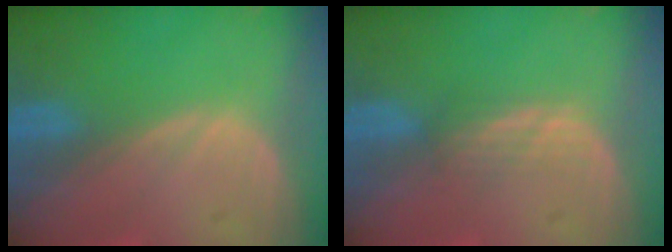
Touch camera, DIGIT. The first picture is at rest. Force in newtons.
{"total": 2.2, "press": 2.1, "slide": 0.2}